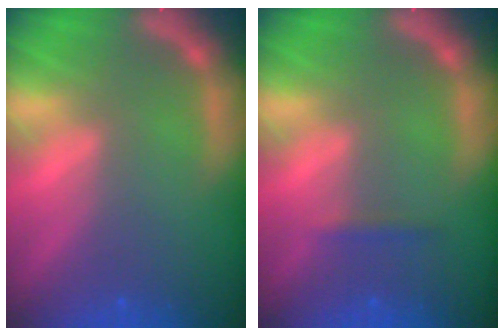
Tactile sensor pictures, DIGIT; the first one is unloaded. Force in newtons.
{"total": 0.9}